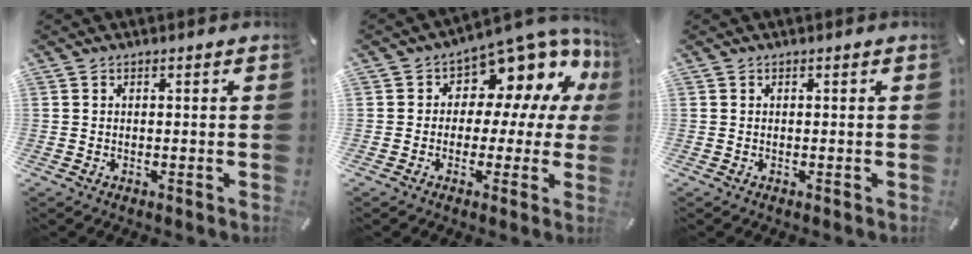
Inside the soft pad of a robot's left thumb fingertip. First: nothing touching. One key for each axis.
{"total": 9.6, "fx": 5.7, "fy": 5.8, "fz": 5.1, "tx": -0.079, "ty": -0.066, "tz": 0.100}
{"total": 0.0}